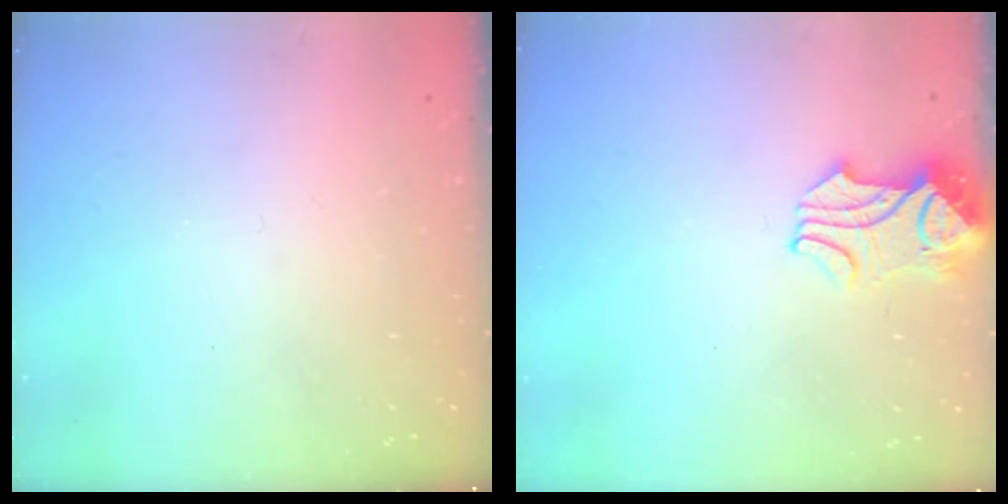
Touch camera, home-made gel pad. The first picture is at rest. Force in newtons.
{"total": 2.3, "press": 2.2, "slide": 0.5}